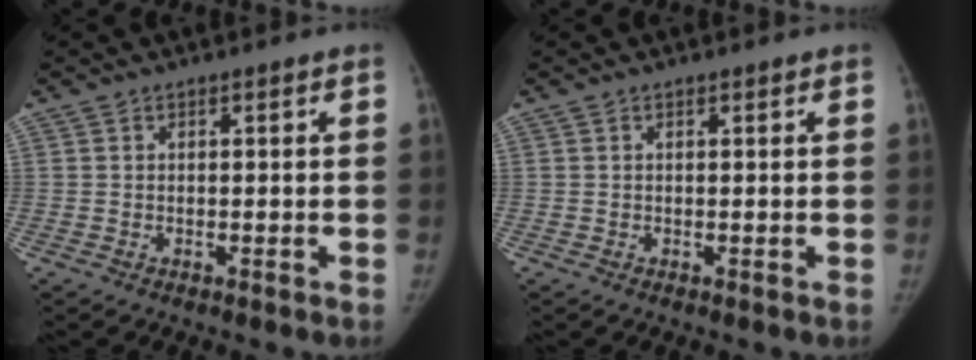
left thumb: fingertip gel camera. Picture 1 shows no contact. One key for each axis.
{"total": 0.0}